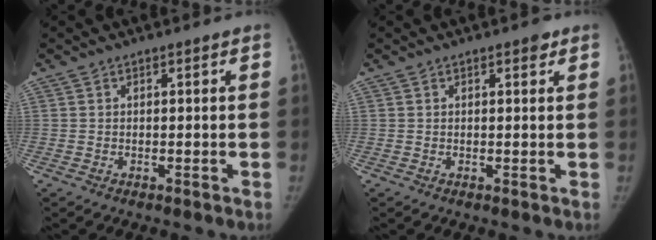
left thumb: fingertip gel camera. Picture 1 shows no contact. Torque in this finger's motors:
{"motor_torque": [0.20, 0.03, 0.32, -0.29, 0.09]}